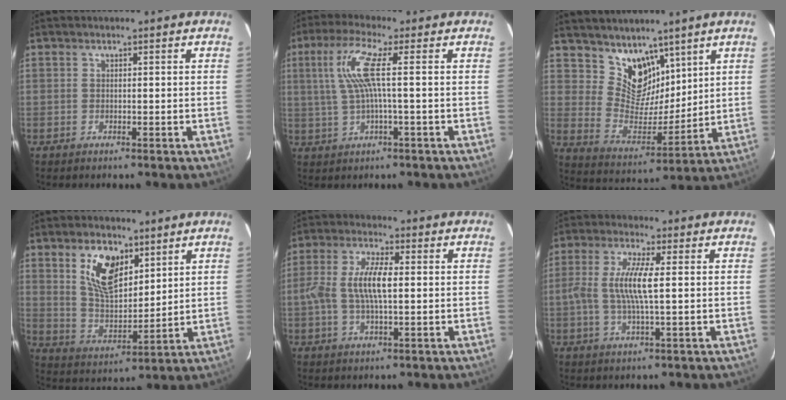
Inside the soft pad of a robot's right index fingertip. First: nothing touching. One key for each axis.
{"total": 7.6, "fx": 0.9, "fy": -0.1, "fz": 7.5, "tx": -0.151, "ty": 0.002, "tz": 0.027}
{"total": 10.7, "fx": 7.5, "fy": 6.5, "fz": 3.9, "tx": -0.065, "ty": -0.007, "tz": 0.149}
{"total": 11.6, "fx": 5.9, "fy": 6.1, "fz": 7.9, "tx": -0.143, "ty": 0.009, "tz": 0.121}
{"total": 8.6, "fx": 0.1, "fy": 2.7, "fz": 8.1, "tx": -0.165, "ty": 0.008, "tz": 0.002}
{"total": 8.4, "fx": 0.2, "fy": 1.1, "fz": 8.3, "tx": -0.165, "ty": 0.002, "tz": 0.003}